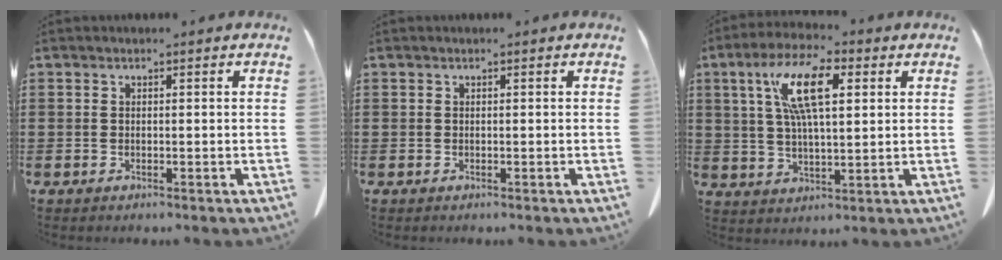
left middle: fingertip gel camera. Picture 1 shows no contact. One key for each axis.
{"total": 0.0}
{"total": 11.4, "fx": 4.2, "fy": 3.8, "fz": 9.9, "tx": -0.213, "ty": 0.009, "tz": 0.069}